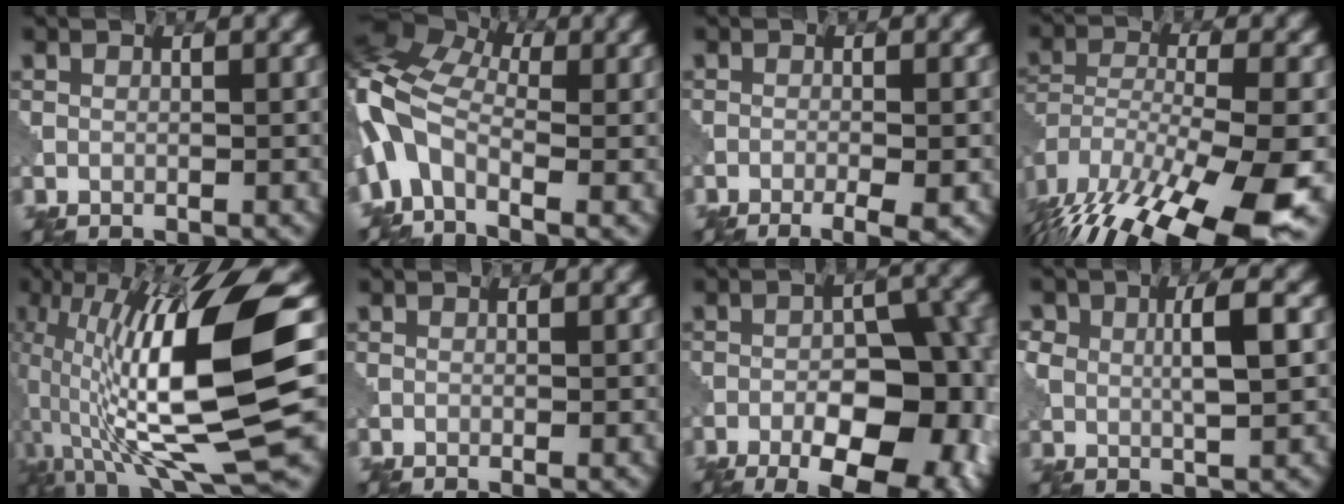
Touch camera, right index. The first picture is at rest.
{"total": 9.5, "force": [-1.7, 5.7, 7.4], "torque": [-0.200, 0.012, -0.049]}
{"total": 3.1, "force": [-1.9, 0.7, 2.4], "torque": [-0.022, 0.004, -0.028]}
{"total": 17.3, "force": [-12.1, 6.3, 10.7], "torque": [-0.232, -0.041, -0.169]}
{"total": 15.1, "force": [0.6, 3.9, 14.6], "torque": [-0.272, 0.013, 0.023]}
{"total": 0.5, "force": [-0.1, 0.1, 0.5], "torque": [-0.003, 0.000, -0.004]}
{"total": 13.4, "force": [-5.7, 6.2, 10.3], "torque": [-0.121, -0.008, -0.074]}
{"total": 3.6, "force": [1.0, 1.6, 3.1], "torque": [-0.068, 0.007, 0.021]}